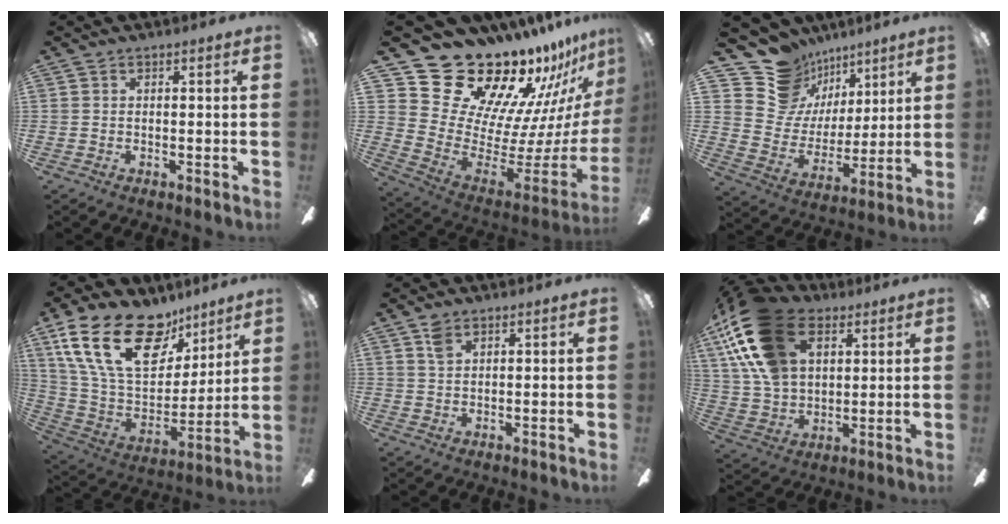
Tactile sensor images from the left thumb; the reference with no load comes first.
{"total": 25.0, "force": [21.1, 10.6, 8.3], "torque": [-0.122, -0.181, 0.405]}
{"total": 15.5, "force": [10.3, 11.1, 3.0], "torque": [-0.067, -0.083, 0.199]}
{"total": 26.3, "force": [14.1, 14.9, 16.4], "torque": [-0.305, -0.070, 0.257]}
{"total": 2.6, "force": [1.9, 1.3, 1.3], "torque": [-0.031, 0.001, 0.035]}
{"total": 22.0, "force": [10.4, 13.9, 13.5], "torque": [-0.283, -0.022, 0.188]}